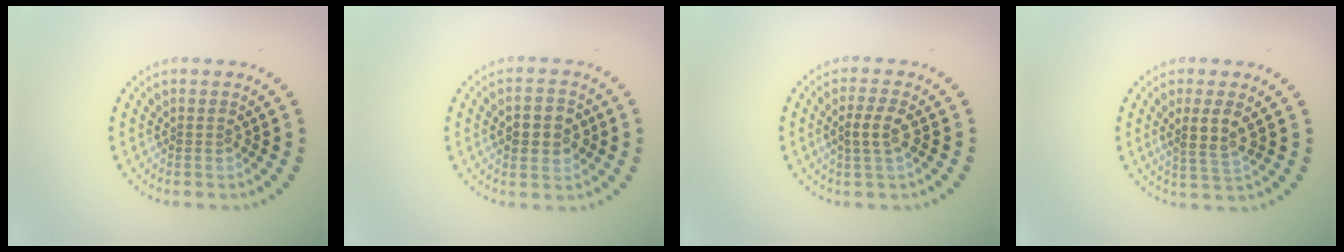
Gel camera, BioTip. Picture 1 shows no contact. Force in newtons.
{"total": 4.3, "press": 4.3, "slide": 0.4}
{"total": 2.3, "press": 2.2, "slide": 0.8}
{"total": 2.8, "press": 2.5, "slide": 1.3}